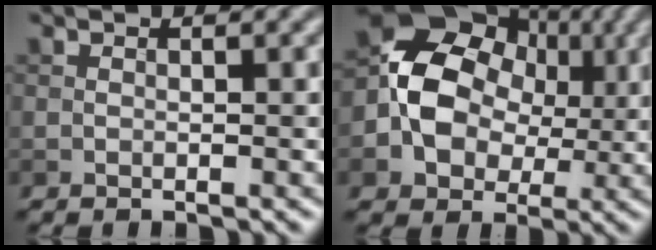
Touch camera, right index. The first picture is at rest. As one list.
[{"total": 9.3, "force": [-0.1, 7.4, 5.7], "torque": [-0.094, 0.008, -0.021]}]